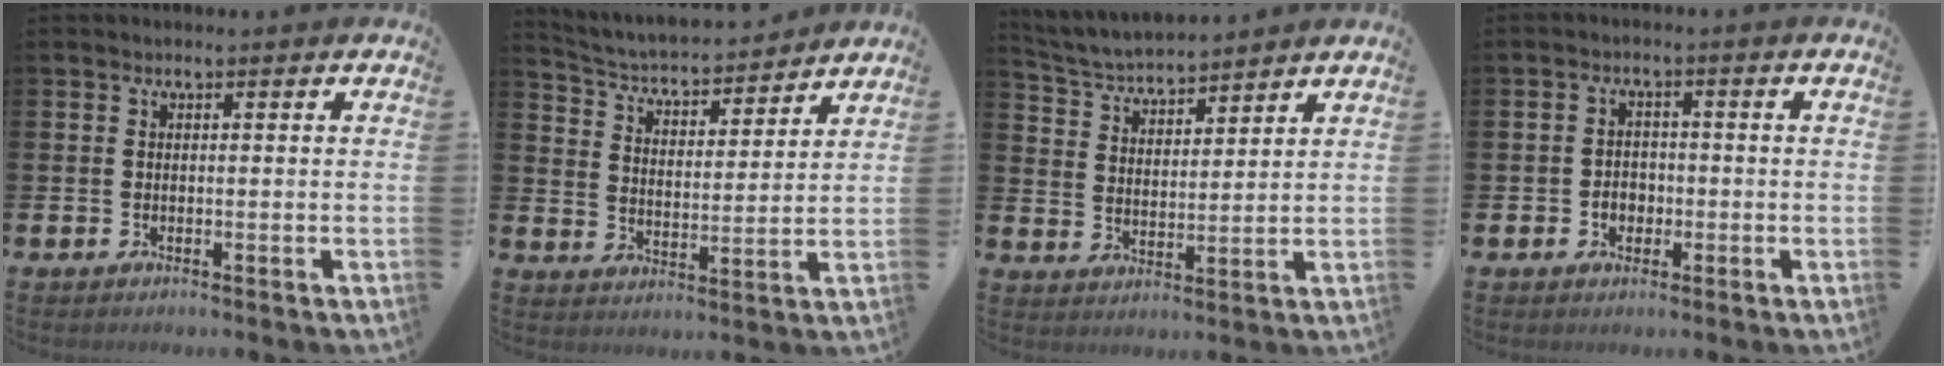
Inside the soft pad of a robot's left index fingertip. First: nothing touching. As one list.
[{"total": 4.4, "force": [4.2, 1.0, 0.9], "torque": [-0.044, -0.042, 0.065]}, {"total": 4.6, "force": [4.5, 0.6, 0.4], "torque": [-0.029, -0.033, 0.078]}, {"total": 2.4, "force": [-0.8, 2.0, 1.1], "torque": [-0.012, 0.001, -0.022]}]